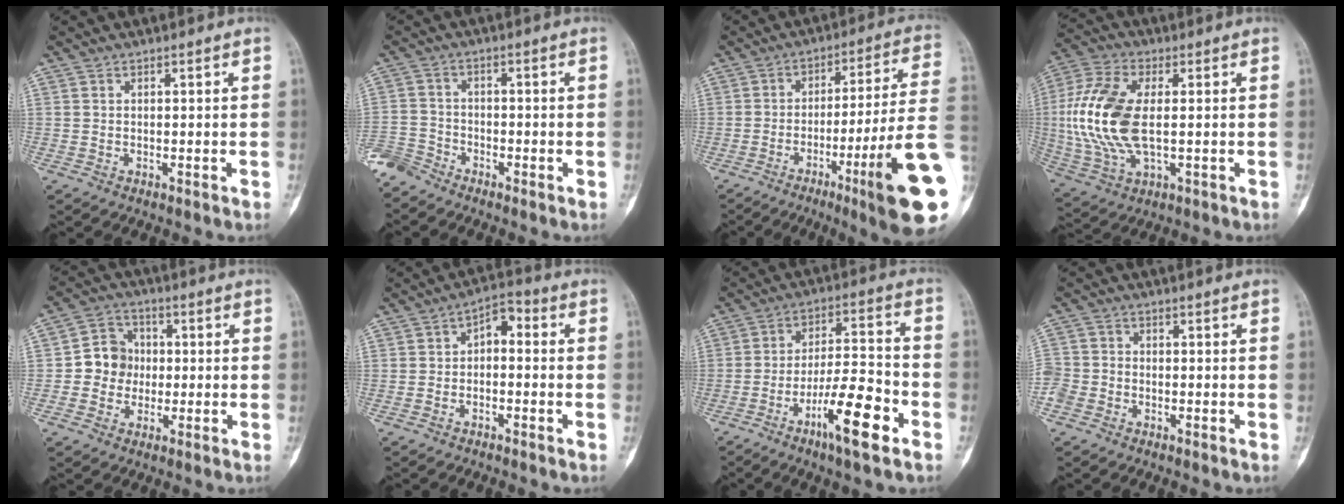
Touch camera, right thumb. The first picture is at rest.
{"total": 4.9, "force": [-4.6, 1.7, 0.3], "torque": [-0.012, 0.009, -0.103]}
{"total": 20.3, "force": [-7.3, 0.6, 19.0], "torque": [-0.232, 0.015, -0.112]}
{"total": 16.4, "force": [0.5, 8.4, 14.1], "torque": [-0.315, 0.003, 0.012]}
{"total": 7.8, "force": [-0.5, 7.1, 3.0], "torque": [-0.013, 0.018, -0.021]}
{"total": 4.6, "force": [-0.1, 2.9, 3.5], "torque": [-0.038, 0.029, -0.015]}
{"total": 13.2, "force": [-6.6, 2.8, 11.1], "torque": [-0.186, 0.038, -0.112]}
{"total": 5.5, "force": [-2.5, 4.5, 1.9], "torque": [-0.041, 0.018, -0.049]}